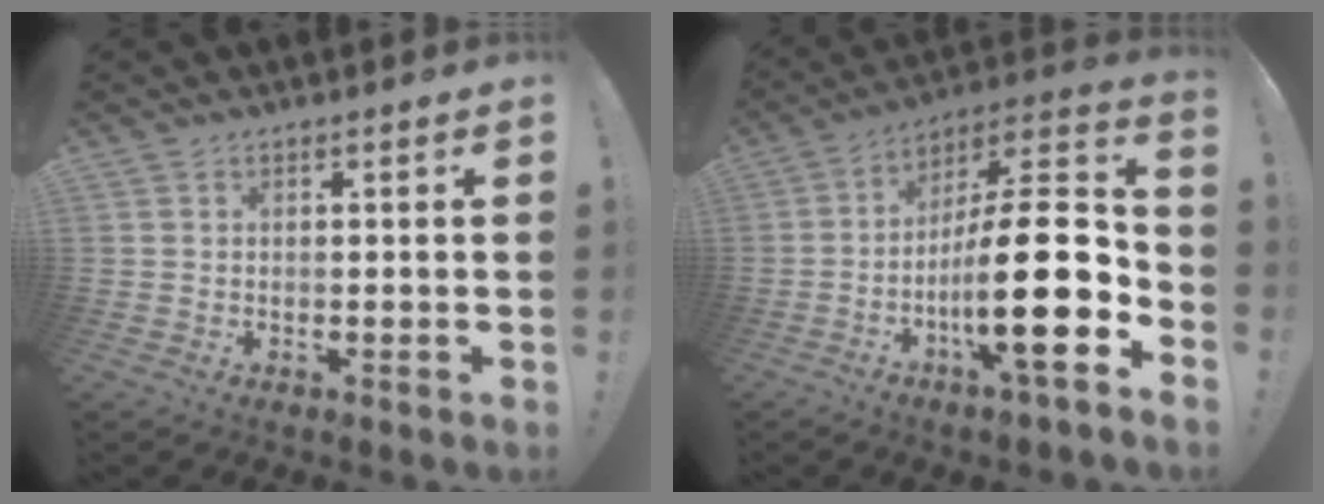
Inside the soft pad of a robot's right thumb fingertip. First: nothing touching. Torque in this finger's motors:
{"motor_torque": [2.39, 2.62, 1.44, -1.33, 0.48]}